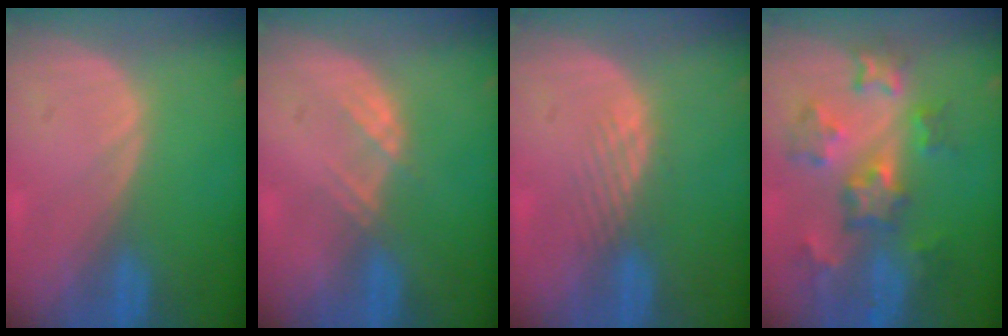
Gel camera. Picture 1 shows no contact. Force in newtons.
{"total": 2.3, "press": 2.1, "slide": 0.7}
{"total": 2.9, "press": 2.3, "slide": 1.8}
{"total": 8.7, "press": 7.8, "slide": 3.8}